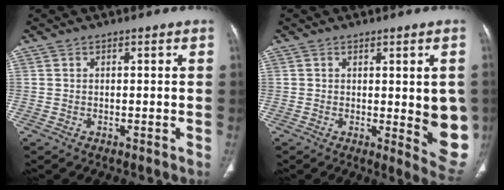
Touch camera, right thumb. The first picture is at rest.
{"total": 11.0, "force": [-0.4, 3.7, 10.3], "torque": [-0.093, -0.020, 0.001]}